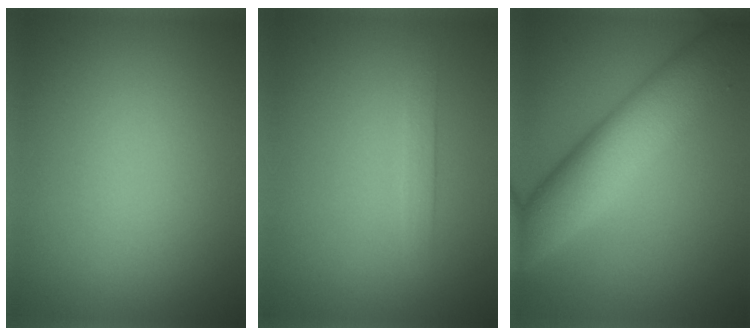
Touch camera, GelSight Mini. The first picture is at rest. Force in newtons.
{"total": 1.5, "press": 1.5, "slide": 0.1}
{"total": 9.0, "press": 9.0, "slide": 0.2}